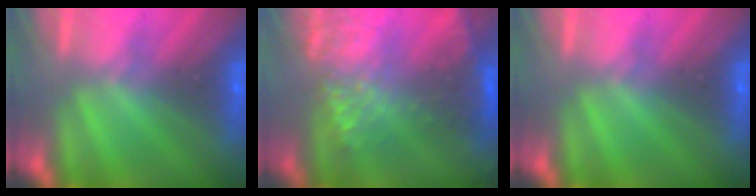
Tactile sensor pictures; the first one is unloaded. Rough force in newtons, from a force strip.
{"total": 8.5}
{"total": 0.0}